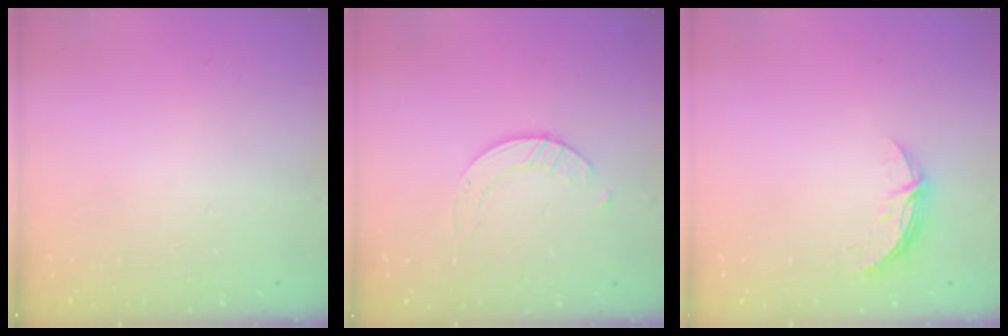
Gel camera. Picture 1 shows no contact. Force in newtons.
{"total": 2.6, "press": 2.6, "slide": 0.3}
{"total": 4.6, "press": 4.6, "slide": 0.4}